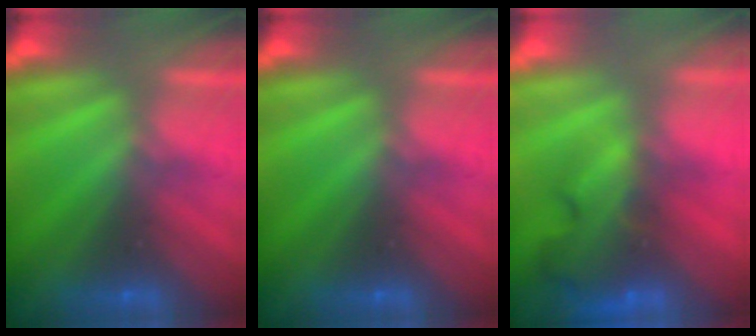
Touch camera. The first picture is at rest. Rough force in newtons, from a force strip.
{"total": 0.0}
{"total": 7.7}